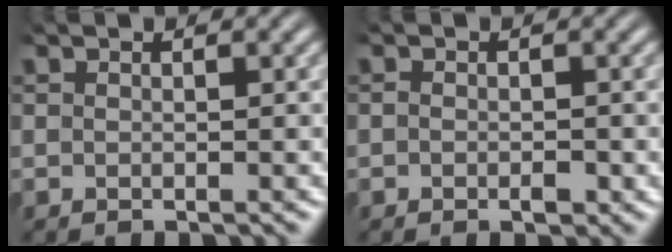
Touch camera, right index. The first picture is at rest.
{"total": 0.9, "force": [-0.6, 0.3, 0.7], "torque": [-0.009, -0.009, -0.008]}